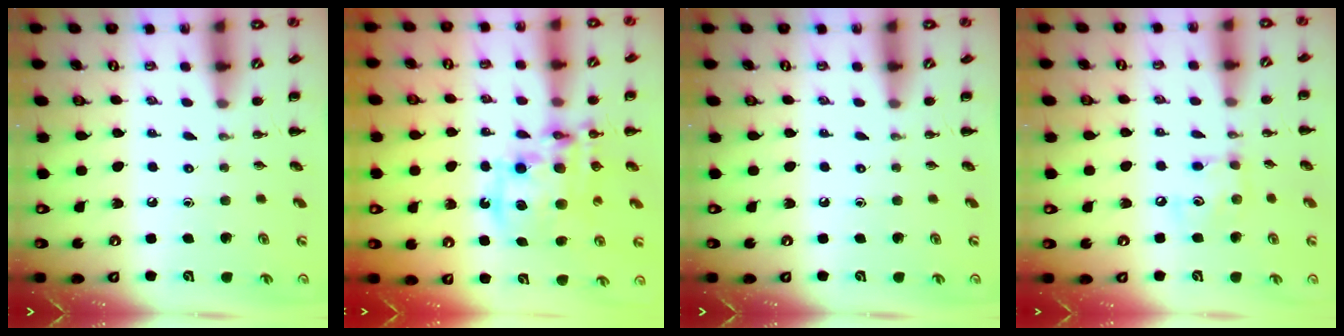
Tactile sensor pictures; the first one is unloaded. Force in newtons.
{"total": 14.3, "press": 13.8, "slide": 3.4}
{"total": 0.0}
{"total": 6.9, "press": 6.9, "slide": 0.5}